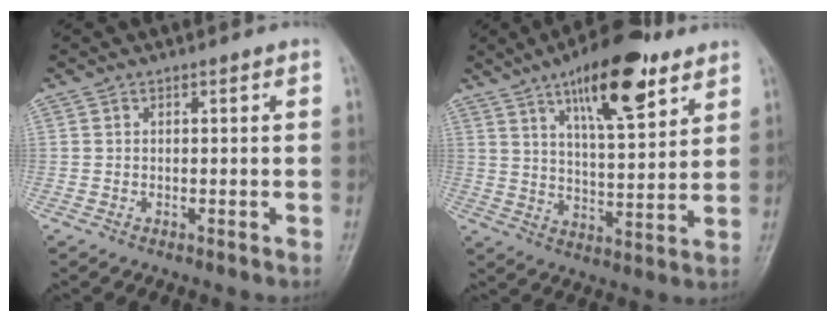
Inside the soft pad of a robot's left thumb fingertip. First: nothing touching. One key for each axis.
{"total": 16.5, "fx": 9.5, "fy": 5.6, "fz": 12.3, "tx": -0.163, "ty": -0.043, "tz": 0.150}